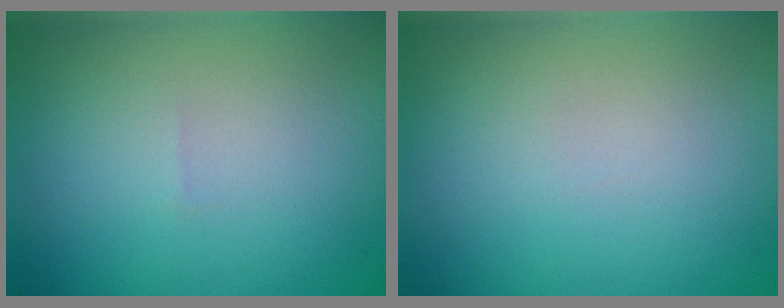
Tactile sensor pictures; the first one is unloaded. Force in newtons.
{"total": 0.0}